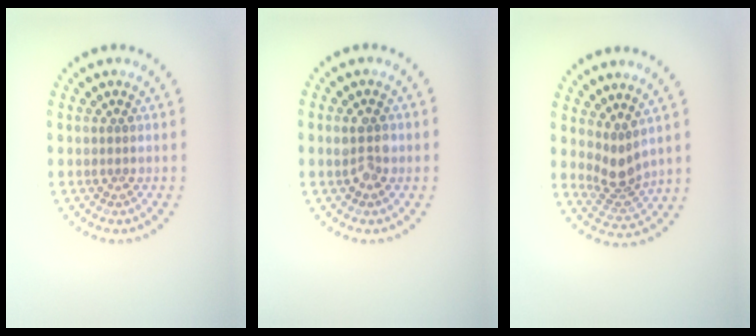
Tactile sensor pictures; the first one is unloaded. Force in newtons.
{"total": 2.0, "press": 2.0, "slide": 0.2}
{"total": 2.7, "press": 1.9, "slide": 1.9}